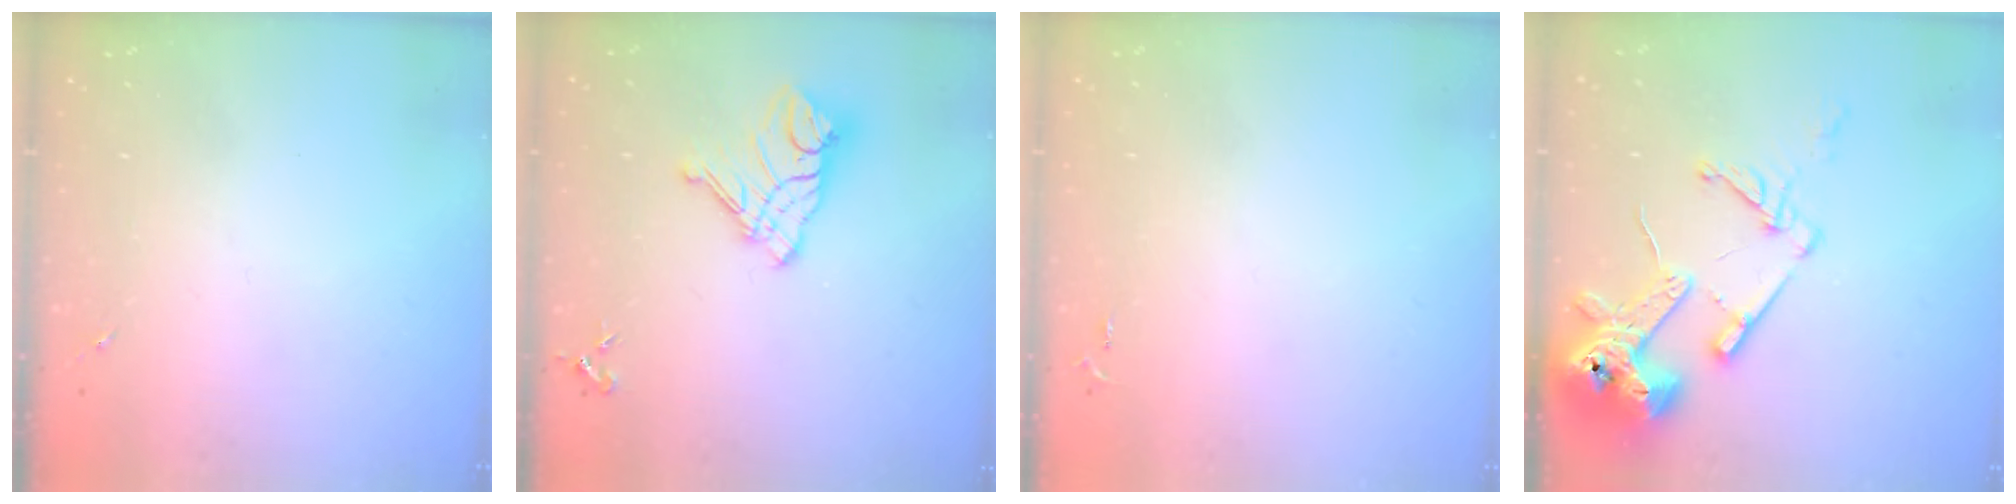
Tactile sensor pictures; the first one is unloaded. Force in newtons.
{"total": 14.1, "press": 14.1, "slide": 1.5}
{"total": 2.5, "press": 2.5, "slide": 0.3}
{"total": 17.2, "press": 17.1, "slide": 2.1}